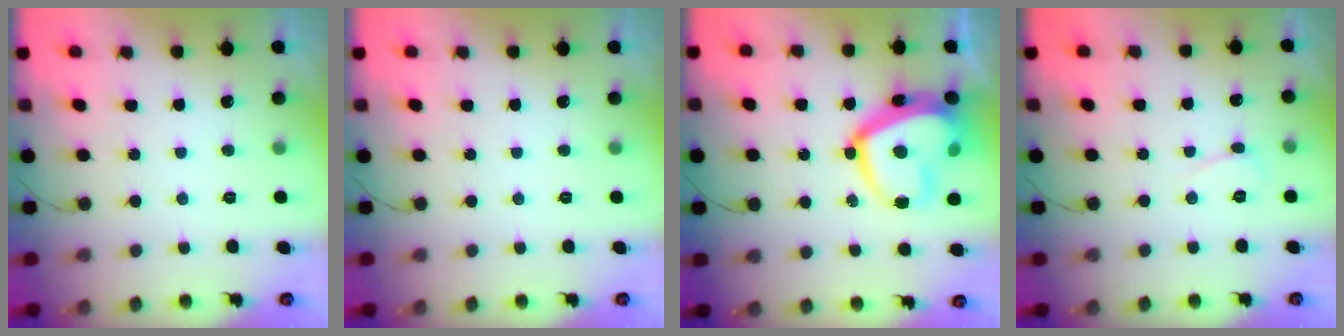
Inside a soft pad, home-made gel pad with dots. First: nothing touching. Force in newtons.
{"total": 0.0}
{"total": 19.2, "press": 19.1, "slide": 1.5}
{"total": 3.0, "press": 3.0, "slide": 0.3}